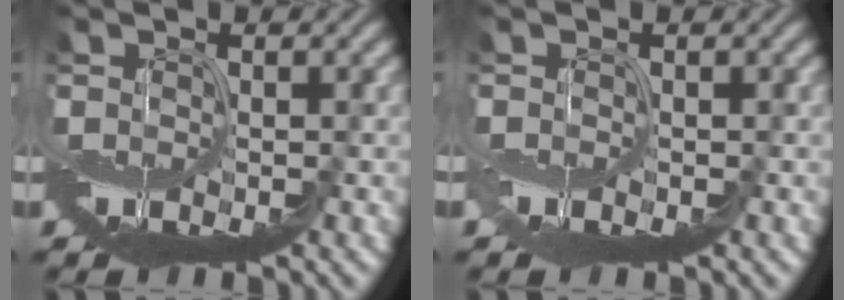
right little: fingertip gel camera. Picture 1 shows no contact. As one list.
[{"total": 0.6, "force": [0.0, -0.3, -0.4], "torque": [0.009, 0.002, -0.002]}]